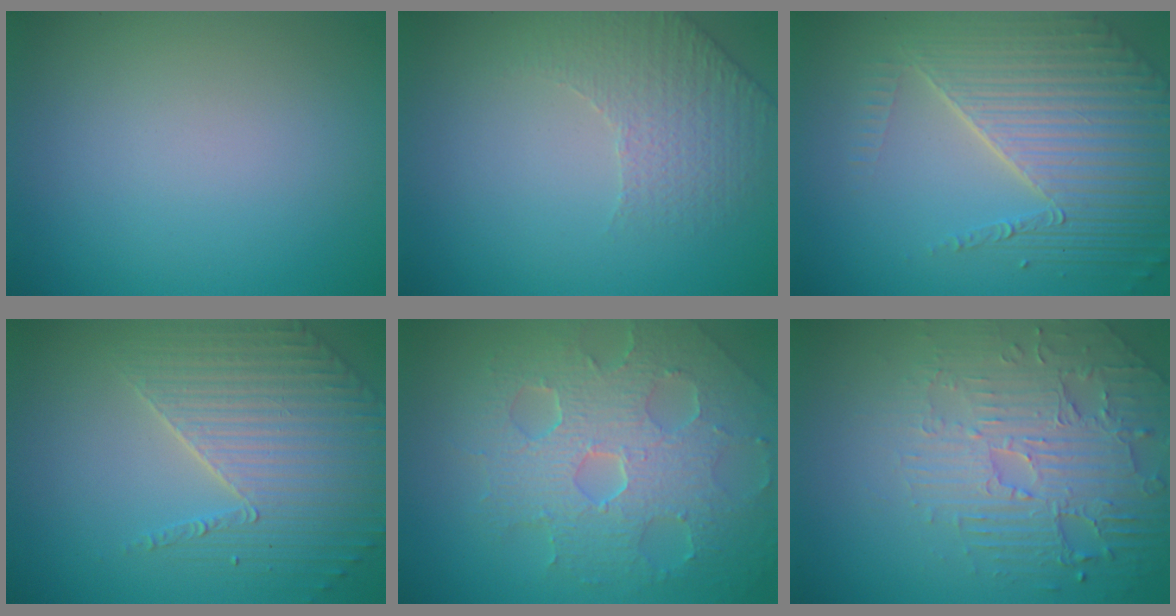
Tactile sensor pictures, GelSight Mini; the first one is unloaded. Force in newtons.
{"total": 1.9, "press": 1.6, "slide": 1.0}
{"total": 8.0, "press": 5.5, "slide": 5.9}
{"total": 3.9, "press": 3.9, "slide": 0.3}
{"total": 8.6, "press": 5.9, "slide": 6.2}
{"total": 4.6, "press": 4.3, "slide": 1.6}